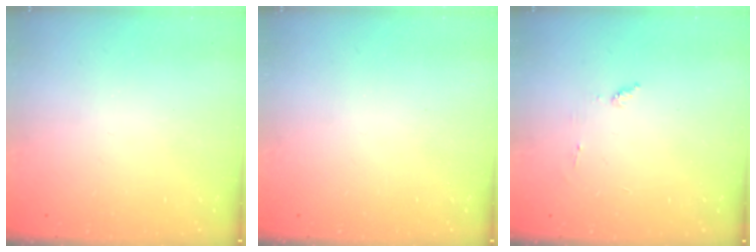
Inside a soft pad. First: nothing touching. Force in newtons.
{"total": 0.0}
{"total": 4.2, "press": 4.2, "slide": 0.4}